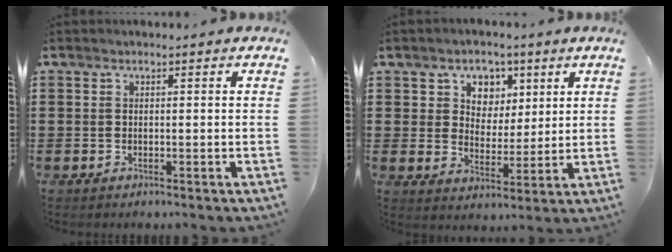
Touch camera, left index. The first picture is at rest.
{"total": 5.1, "force": [2.9, 4.1, 0.8], "torque": [-0.038, 0.004, 0.048]}